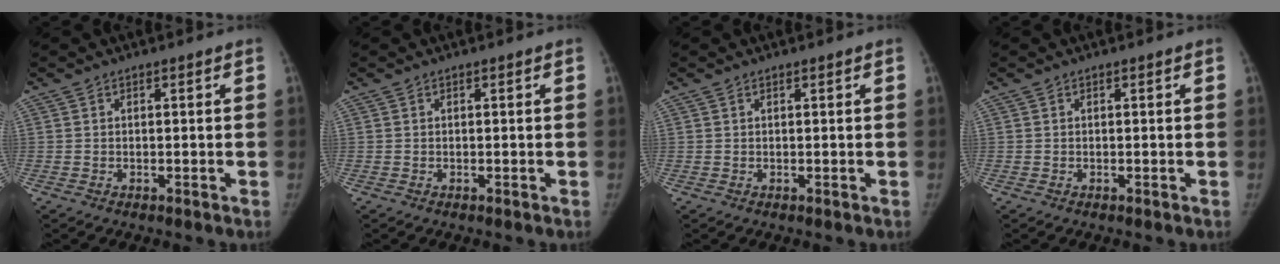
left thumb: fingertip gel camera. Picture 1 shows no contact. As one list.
[{"total": 0.0}, {"total": 0.0}, {"total": 0.0}]